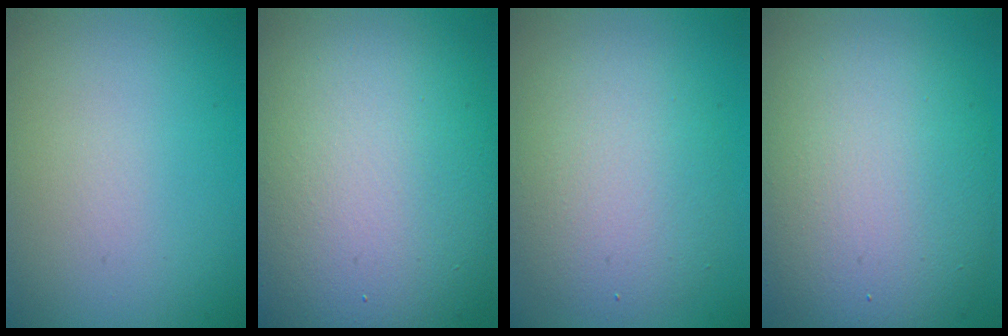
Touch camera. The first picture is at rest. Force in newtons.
{"total": 16.6, "press": 16.6, "slide": 0.5}
{"total": 5.3, "press": 5.3, "slide": 0.5}
{"total": 10.3, "press": 10.2, "slide": 0.6}